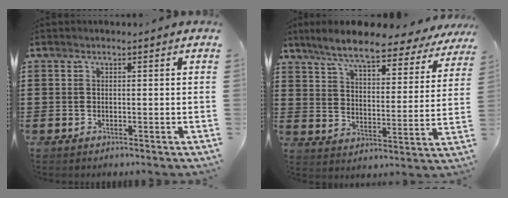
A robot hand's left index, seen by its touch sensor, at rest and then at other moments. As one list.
[{"total": 8.3, "force": [7.3, 0.8, 3.9], "torque": [-0.105, -0.035, 0.125]}]